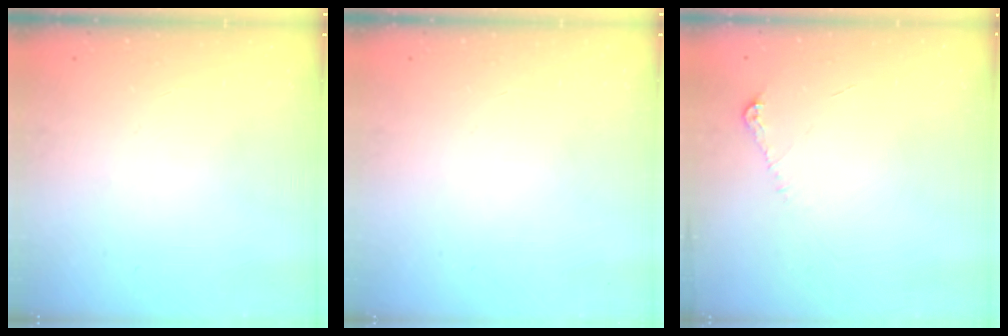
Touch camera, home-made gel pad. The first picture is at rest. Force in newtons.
{"total": 0.0}
{"total": 4.9, "press": 4.9, "slide": 0.7}